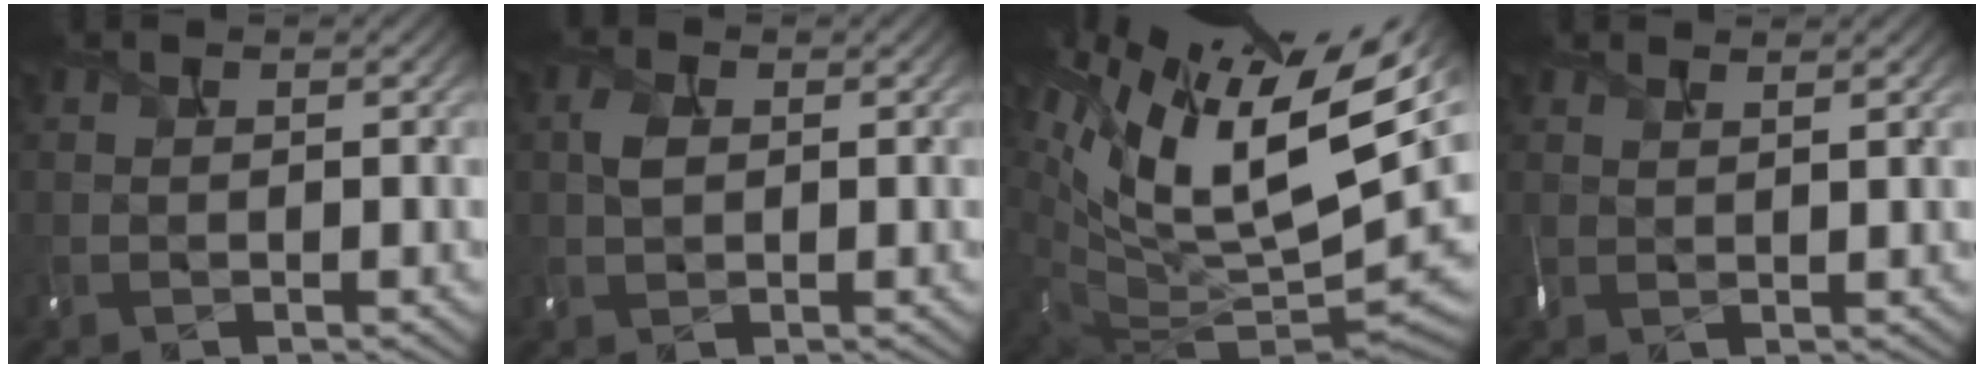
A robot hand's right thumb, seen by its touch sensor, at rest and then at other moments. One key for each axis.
{"total": 1.7, "fx": 0.4, "fy": 1.1, "fz": 1.2, "tx": -0.031, "ty": 0.004, "tz": 0.005}
{"total": 17.4, "fx": 8.0, "fy": 8.1, "fz": 13.1, "tx": -0.248, "ty": 0.007, "tz": 0.151}
{"total": 1.8, "fx": 1.3, "fy": 0.4, "fz": 1.3, "tx": -0.020, "ty": 0.007, "tz": 0.016}